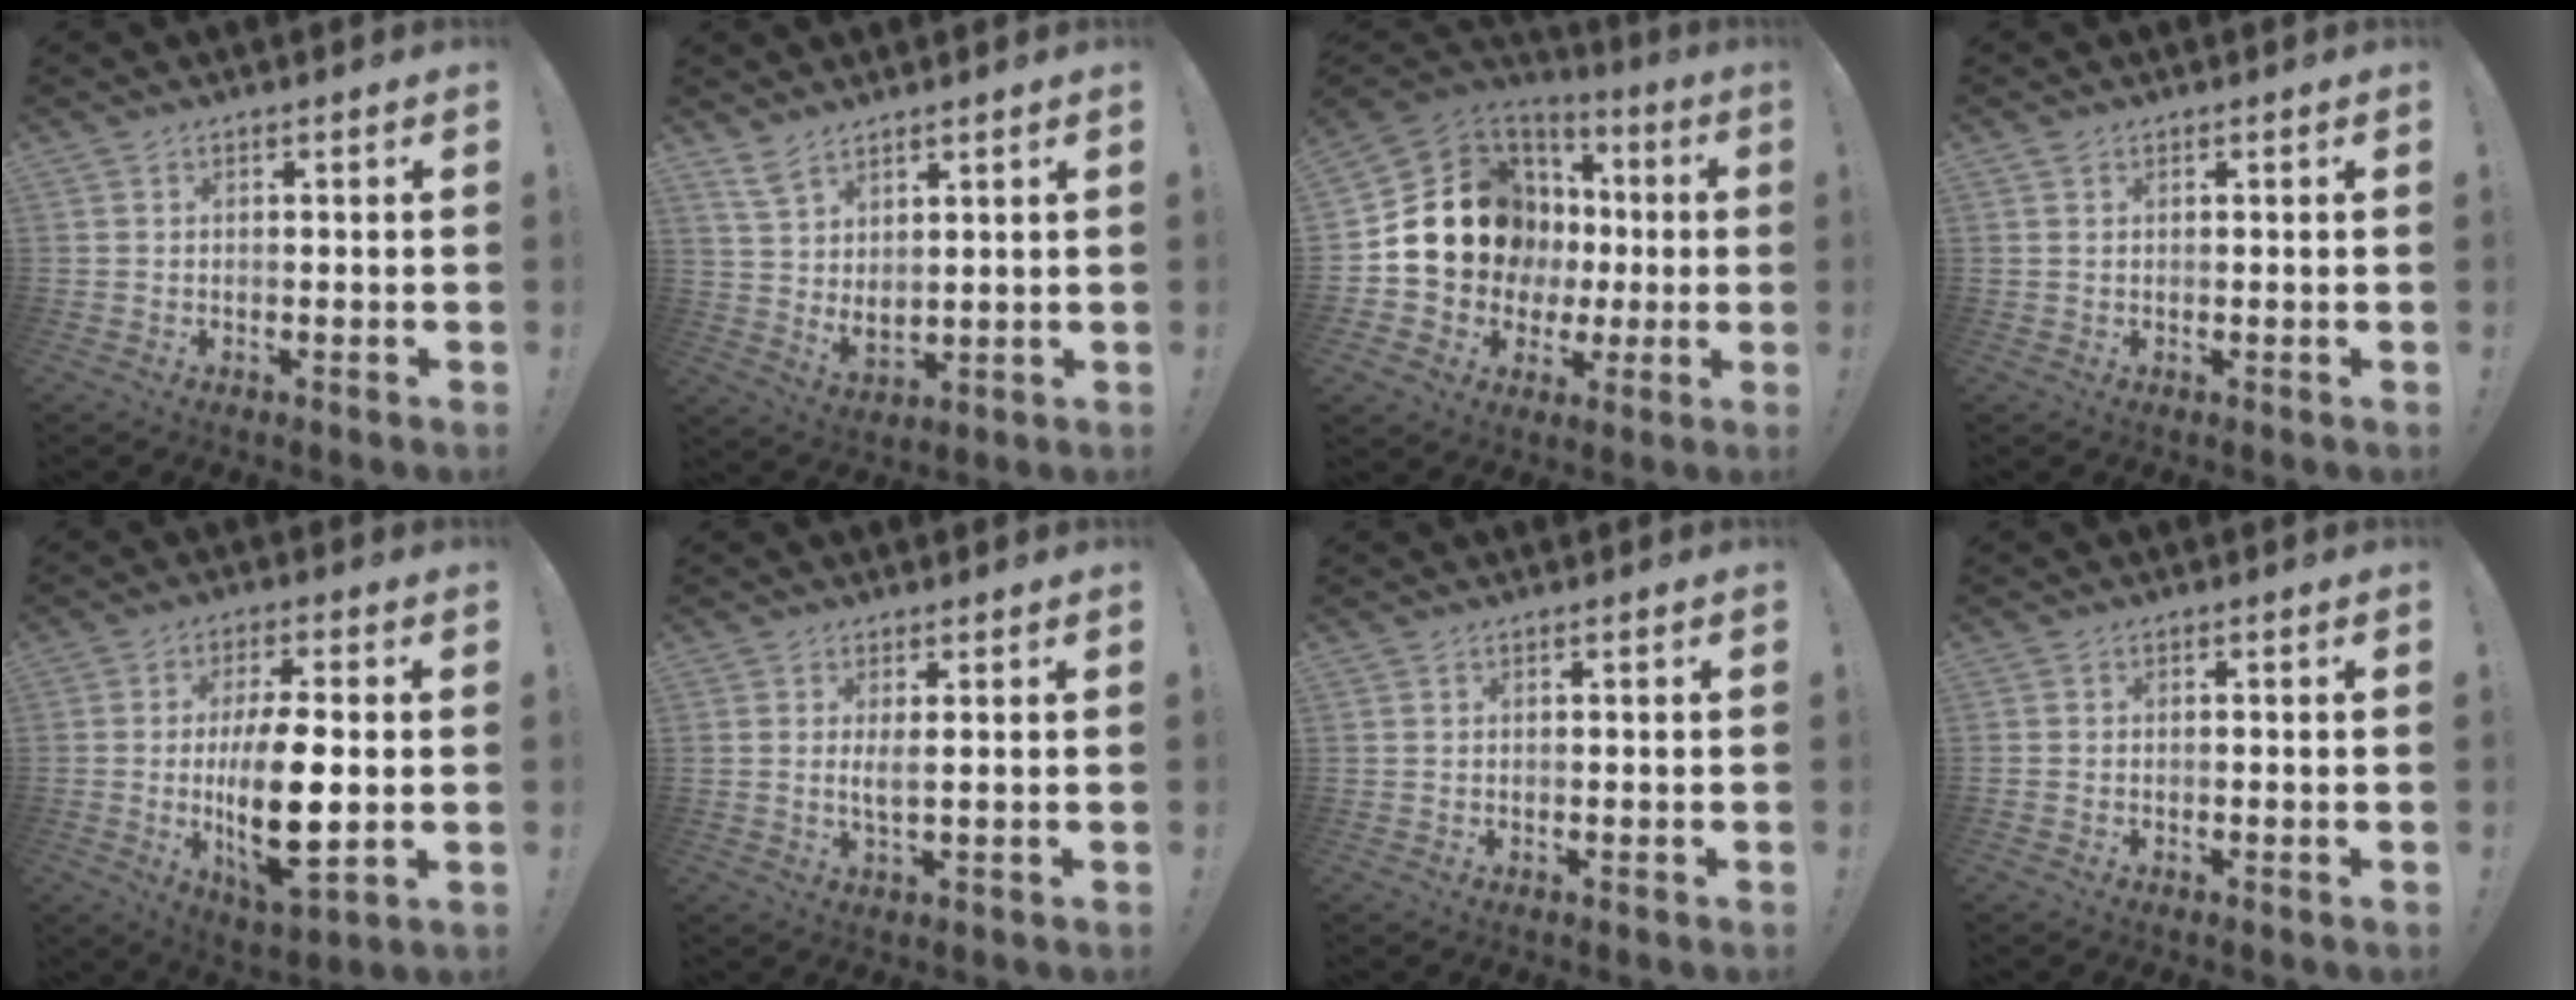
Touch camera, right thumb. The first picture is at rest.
{"total": 6.7, "force": [5.4, 2.0, 3.5], "torque": [-0.067, -0.035, 0.103]}
{"total": 17.9, "force": [2.6, 15.4, 8.9], "torque": [-0.139, -0.009, 0.085]}
{"total": 0.8, "force": [0.7, 0.4, 0.3], "torque": [0.001, -0.003, 0.011]}
{"total": 16.0, "force": [-1.3, 5.3, 15.0], "torque": [-0.273, -0.013, -0.022]}
{"total": 2.8, "force": [0.7, 0.2, 2.7], "torque": [-0.040, -0.010, 0.010]}
{"total": 0.0}
{"total": 0.7, "force": [-0.6, -0.1, 0.2], "torque": [-0.005, 0.000, -0.011]}